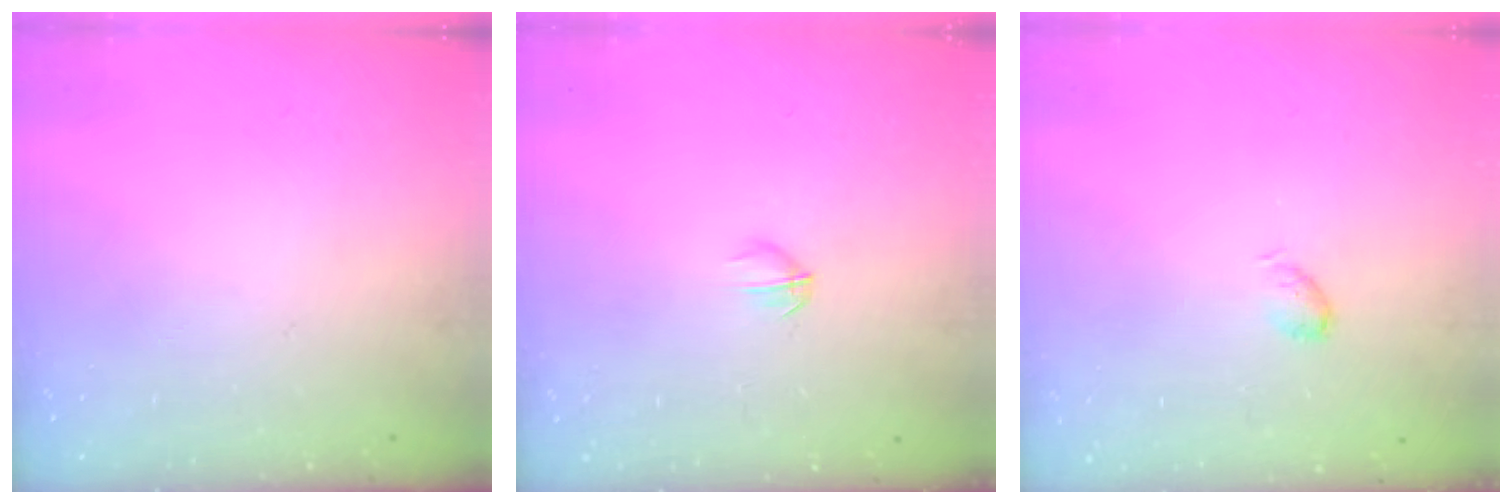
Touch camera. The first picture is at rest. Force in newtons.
{"total": 2.8, "press": 2.7, "slide": 0.9}
{"total": 4.2, "press": 4.2, "slide": 0.8}